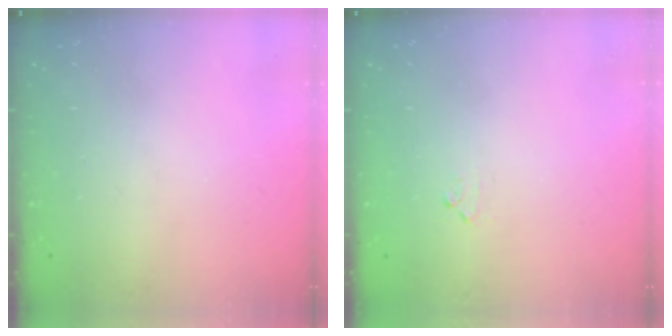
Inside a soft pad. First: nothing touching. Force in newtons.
{"total": 3.4, "press": 3.4, "slide": 0.4}